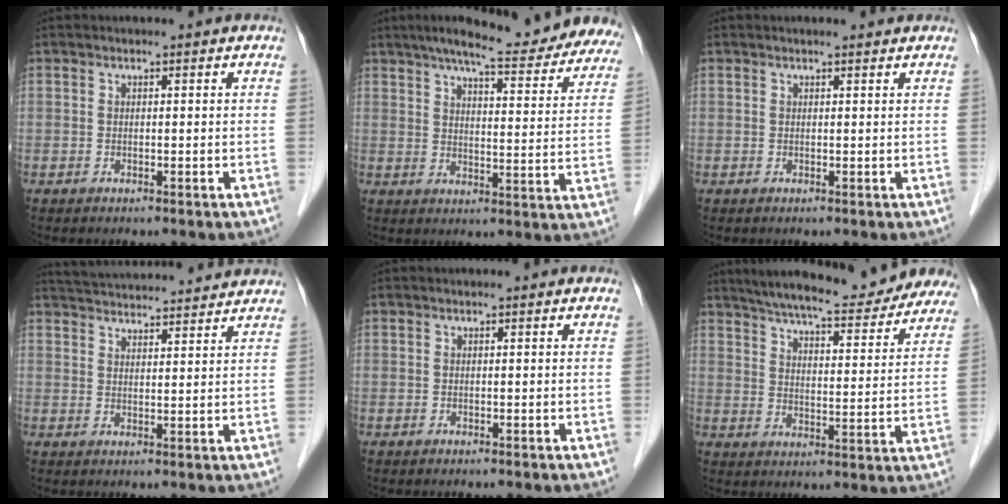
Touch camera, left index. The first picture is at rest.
{"total": 21.4, "force": [18.4, 3.4, 10.4], "torque": [-0.136, -0.013, 0.223]}
{"total": 1.8, "force": [1.7, 0.2, 0.8], "torque": [-0.012, 0.009, 0.020]}
{"total": 14.5, "force": [13.9, 1.3, 4.1], "torque": [-0.073, 0.036, 0.200]}
{"total": 0.0}
{"total": 22.0, "force": [19.6, 3.8, 9.2], "torque": [-0.137, -0.011, 0.254]}